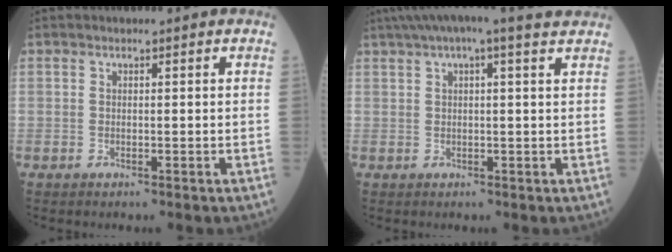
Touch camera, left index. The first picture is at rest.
{"total": 9.3, "force": [7.3, 0.7, 5.6], "torque": [-0.099, 0.045, 0.091]}